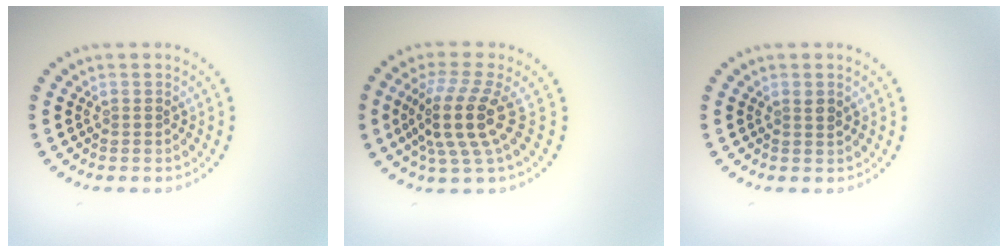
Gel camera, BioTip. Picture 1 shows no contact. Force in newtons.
{"total": 4.9, "press": 3.6, "slide": 3.3}
{"total": 0.8, "press": 0.7, "slide": 0.4}